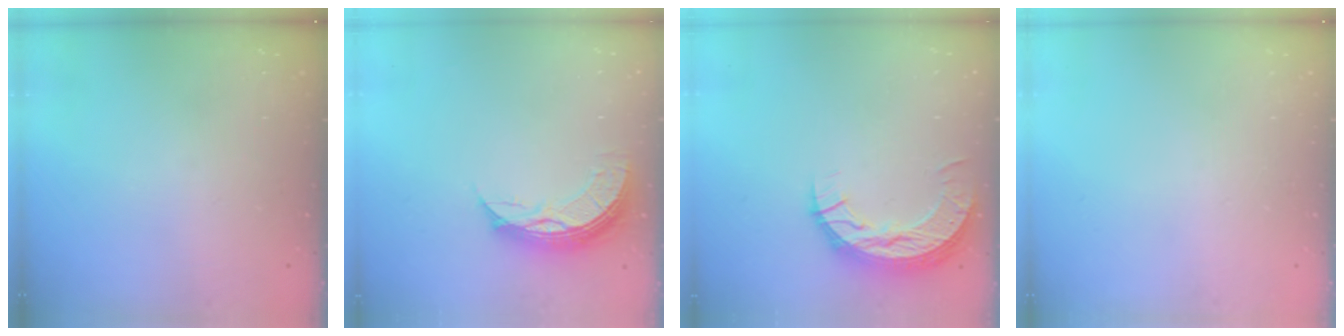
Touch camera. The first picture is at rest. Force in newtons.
{"total": 8.4, "press": 8.4, "slide": 0.8}
{"total": 9.9, "press": 9.9, "slide": 0.7}
{"total": 0.0}